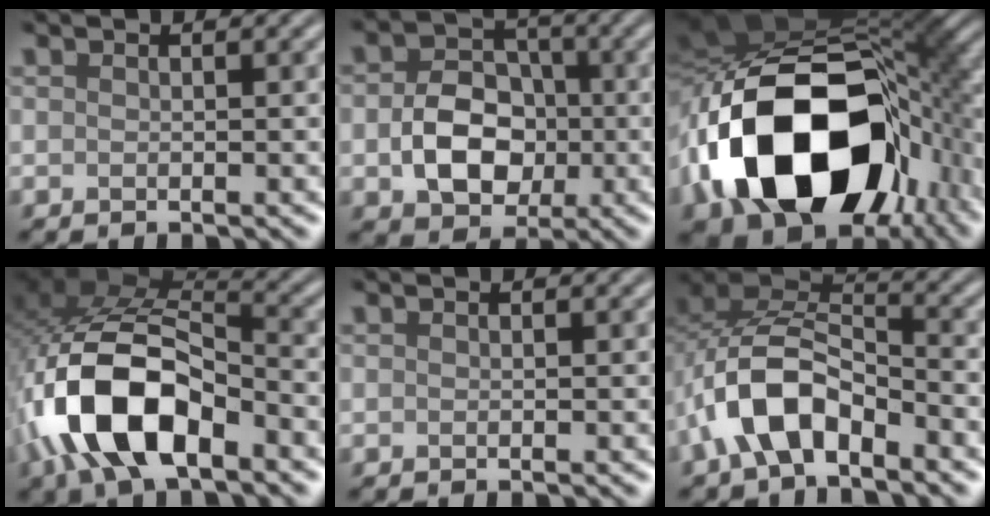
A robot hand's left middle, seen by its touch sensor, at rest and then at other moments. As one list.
[{"total": 6.3, "force": [-1.0, 4.7, 4.0], "torque": [-0.070, -0.002, -0.011]}, {"total": 19.6, "force": [-4.9, 12.1, 14.6], "torque": [-0.300, -0.022, -0.066]}, {"total": 11.9, "force": [-4.3, 6.3, 9.1], "torque": [-0.185, 0.005, -0.081]}, {"total": 0.0}, {"total": 6.9, "force": [-3.2, 3.8, 4.8], "torque": [-0.085, 0.011, -0.063]}]